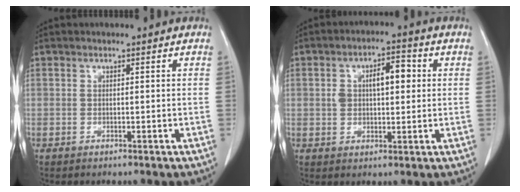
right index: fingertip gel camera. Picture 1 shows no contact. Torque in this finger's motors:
{"motor_torque": [0.16, 0.03, 0.15, 0.08]}